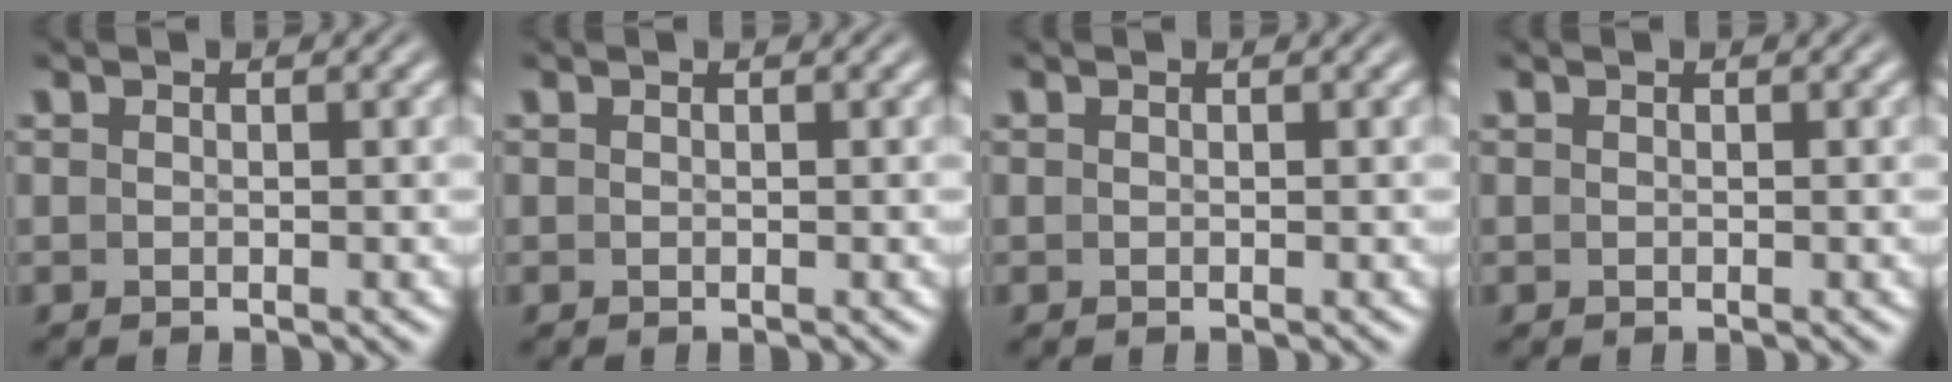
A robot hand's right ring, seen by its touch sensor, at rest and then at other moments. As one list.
[{"total": 0.0}, {"total": 0.0}, {"total": 0.0}]